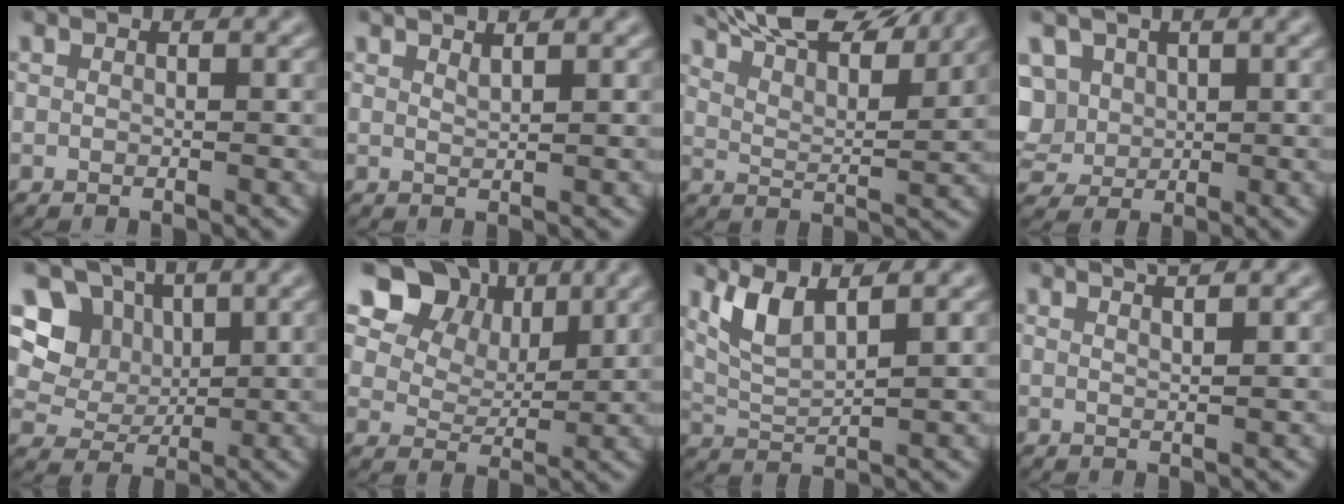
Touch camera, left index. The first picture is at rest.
{"total": 1.2, "force": [1.0, 0.2, 0.6], "torque": [-0.003, 0.001, 0.014]}
{"total": 13.1, "force": [10.4, 3.7, 7.0], "torque": [-0.108, 0.026, 0.127]}
{"total": 8.0, "force": [2.2, 6.5, 4.2], "torque": [-0.092, 0.028, 0.024]}
{"total": 7.0, "force": [3.0, 5.4, 3.2], "torque": [-0.062, 0.000, 0.049]}
{"total": 10.4, "force": [5.6, 7.3, 4.9], "torque": [-0.095, 0.002, 0.111]}
{"total": 4.1, "force": [2.5, 1.1, 3.1], "torque": [-0.070, 0.002, 0.056]}
{"total": 3.3, "force": [2.2, 1.1, 2.2], "torque": [-0.005, 0.016, -0.001]}